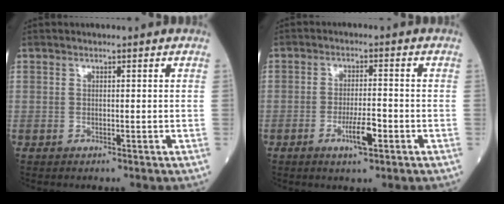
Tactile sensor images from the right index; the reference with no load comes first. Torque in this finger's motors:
{"motor_torque": [0.55, -0.42, 0.29, 0.03]}